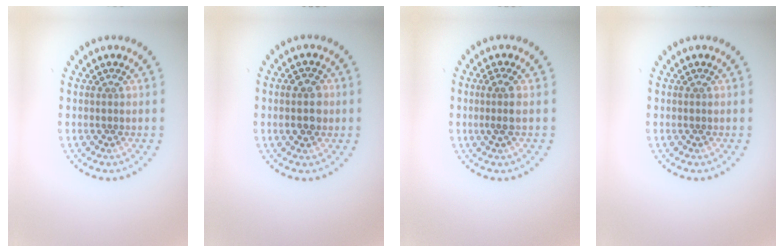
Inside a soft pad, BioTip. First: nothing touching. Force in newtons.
{"total": 3.0, "press": 3.0, "slide": 0.1}
{"total": 1.6, "press": 1.3, "slide": 0.8}
{"total": 0.0}